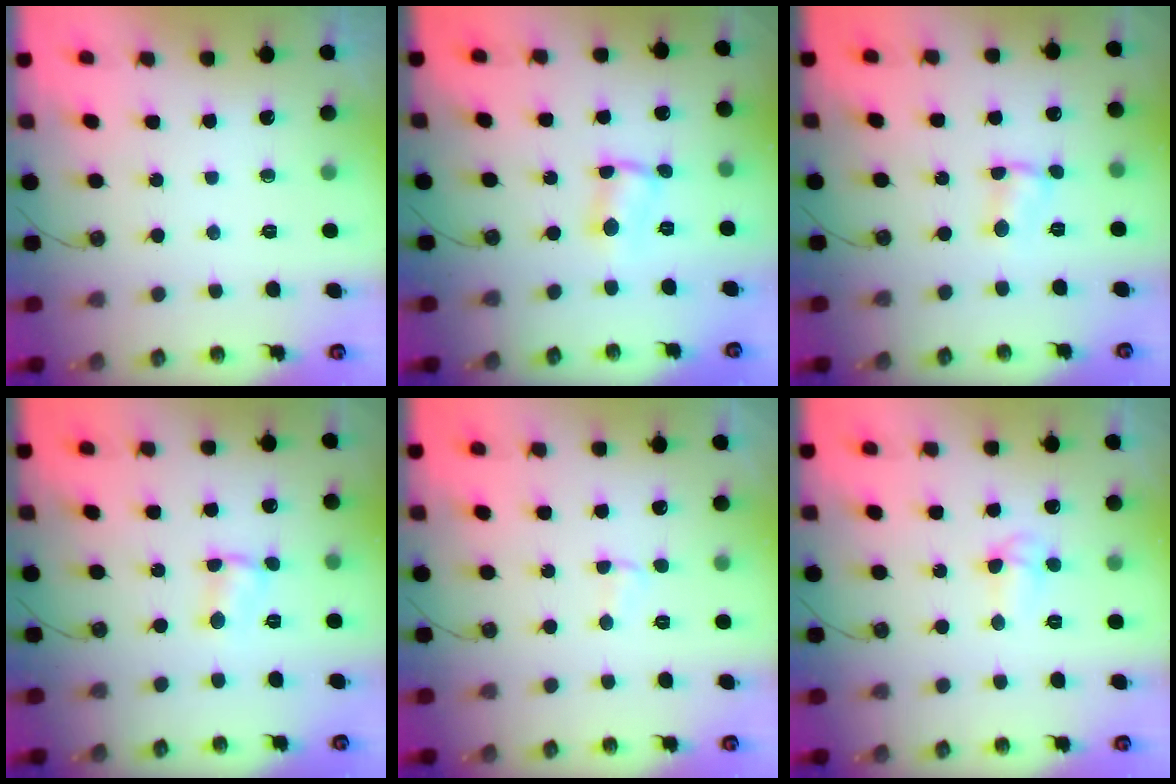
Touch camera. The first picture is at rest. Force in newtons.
{"total": 2.9, "press": 1.4, "slide": 2.5}
{"total": 1.9, "press": 1.9, "slide": 0.2}
{"total": 1.9, "press": 1.9, "slide": 0.2}
{"total": 2.8, "press": 2.7, "slide": 0.5}
{"total": 4.0, "press": 3.9, "slide": 0.7}